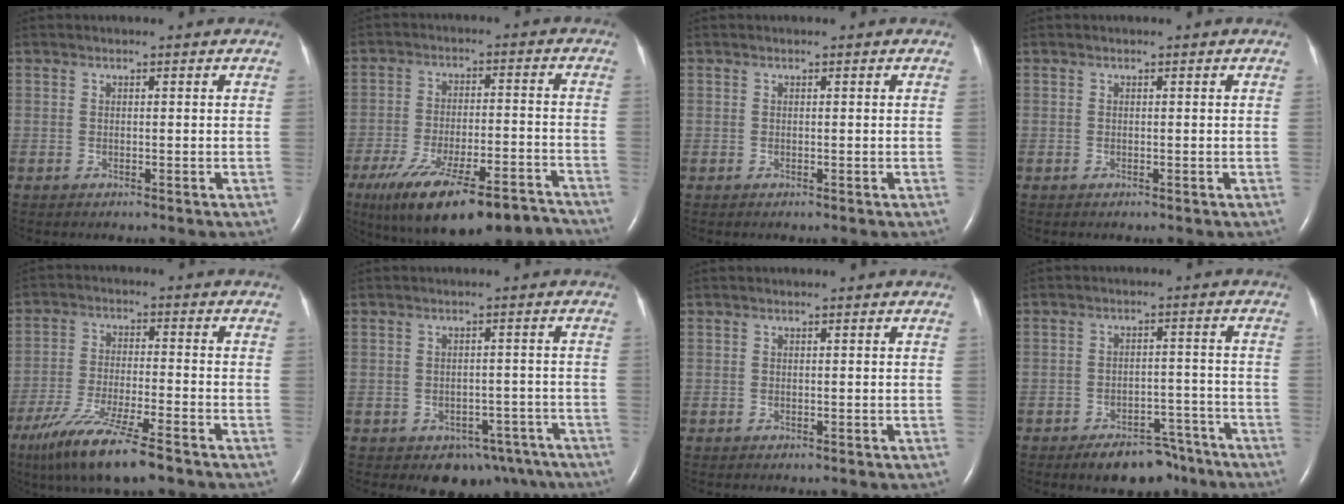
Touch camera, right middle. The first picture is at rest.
{"total": 19.5, "force": [-14.9, 4.5, 11.8], "torque": [-0.172, -0.004, -0.226]}
{"total": 0.0}
{"total": 0.0}
{"total": 12.6, "force": [-8.8, 1.1, 8.9], "torque": [-0.170, -0.038, -0.153]}
{"total": 7.6, "force": [-5.5, 4.8, 2.4], "torque": [-0.012, 0.021, -0.066]}
{"total": 0.0}
{"total": 8.4, "force": [-6.7, 3.8, 3.4], "torque": [-0.036, 0.014, -0.096]}